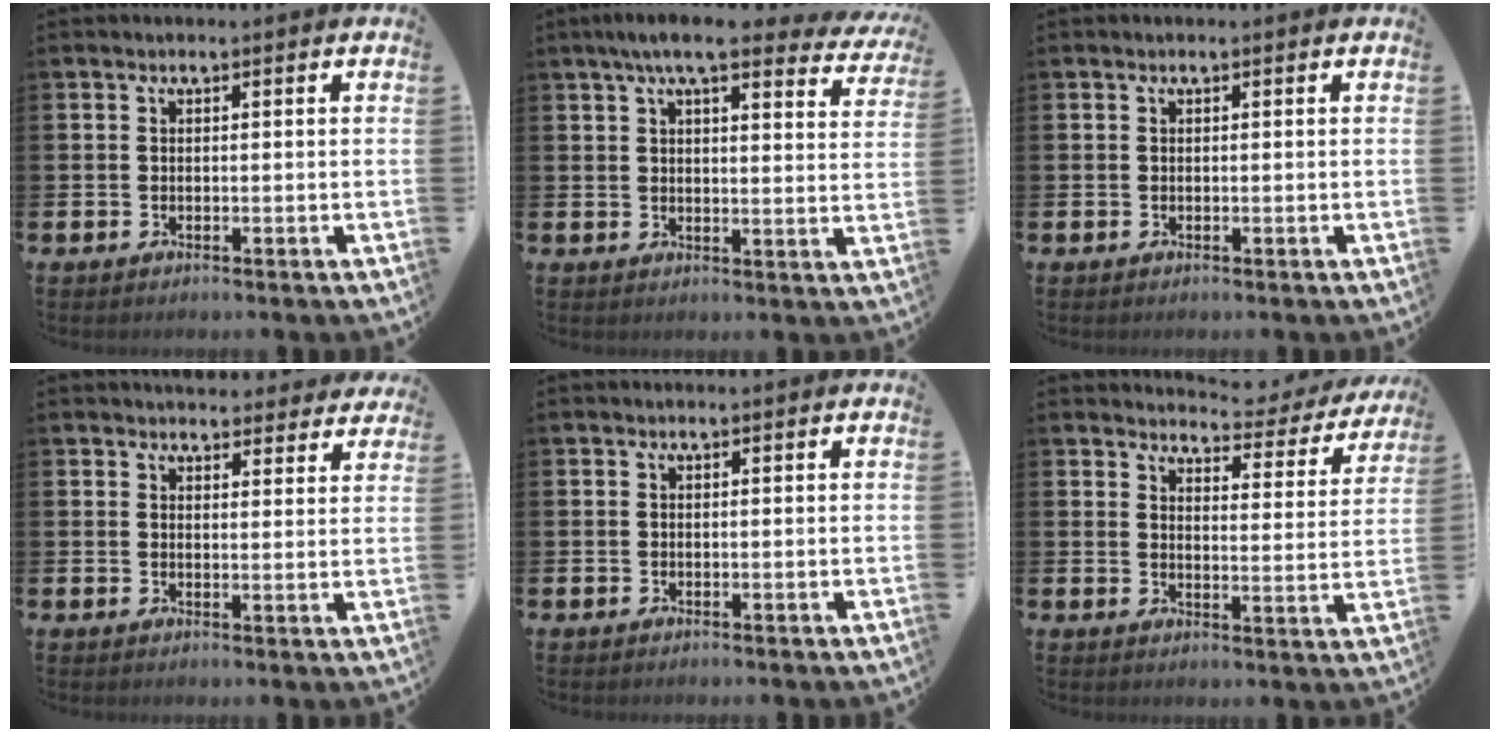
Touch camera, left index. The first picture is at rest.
{"total": 7.4, "force": [6.3, 1.2, 3.8], "torque": [-0.076, -0.018, 0.109]}
{"total": 0.0}
{"total": 4.5, "force": [4.3, 1.2, 0.3], "torque": [-0.002, -0.022, 0.077]}
{"total": 0.0}
{"total": 4.2, "force": [4.0, 0.9, 0.9], "torque": [-0.025, -0.031, 0.065]}